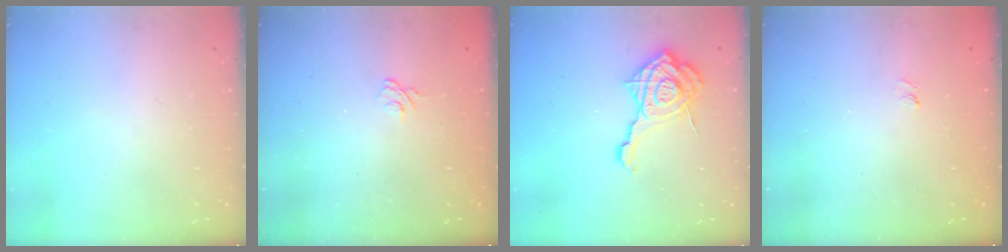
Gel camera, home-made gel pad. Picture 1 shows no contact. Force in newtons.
{"total": 2.5, "press": 2.1, "slide": 1.3}
{"total": 18.5, "press": 18.4, "slide": 2.1}
{"total": 1.2, "press": 0.5, "slide": 1.1}